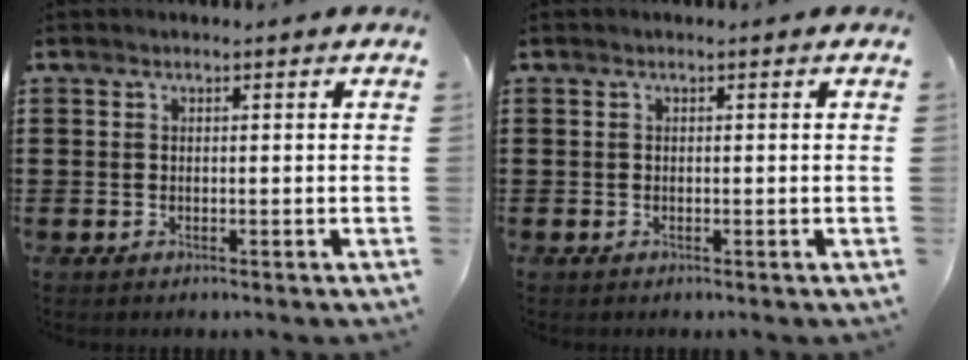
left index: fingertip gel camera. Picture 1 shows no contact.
{"total": 0.0}